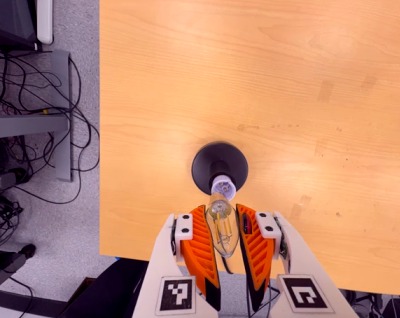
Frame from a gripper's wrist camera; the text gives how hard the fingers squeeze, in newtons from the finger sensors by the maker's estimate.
{"total": 20.1, "left": 24.0, "right": 16.1}